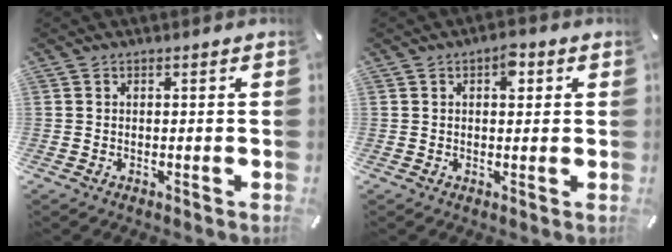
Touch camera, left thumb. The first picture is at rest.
{"total": 3.8, "force": [1.3, 2.1, 2.8], "torque": [-0.028, -0.005, 0.013]}